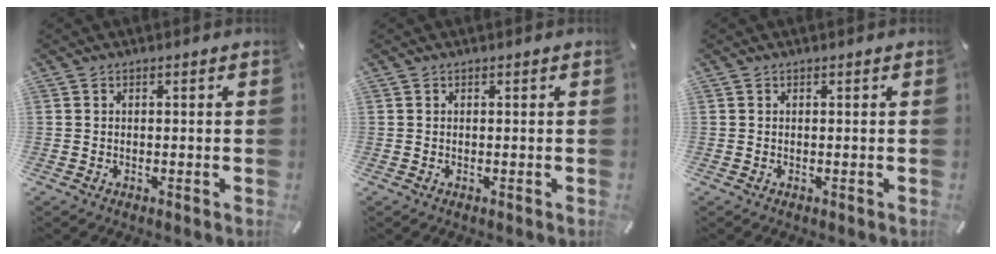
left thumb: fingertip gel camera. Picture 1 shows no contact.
{"total": 0.0}
{"total": 0.0}